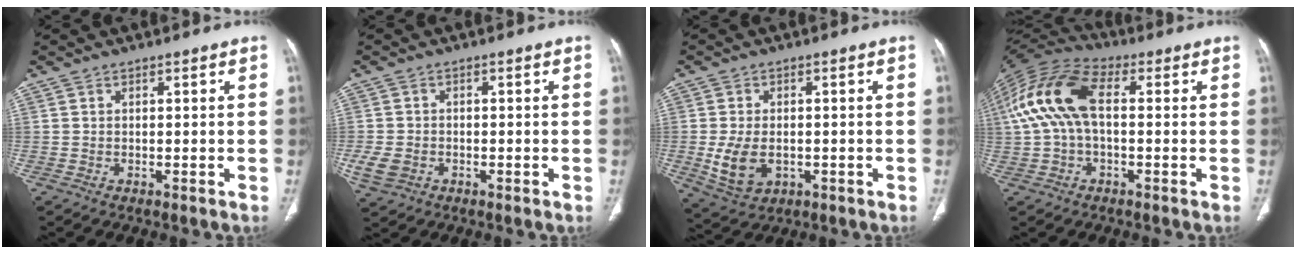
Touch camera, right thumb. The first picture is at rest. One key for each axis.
{"total": 4.6, "fx": -1.4, "fy": 3.6, "fz": 2.5, "tx": -0.055, "ty": 0.003, "tz": -0.019}
{"total": 7.8, "fx": -1.2, "fy": 5.2, "fz": 5.7, "tx": -0.106, "ty": -0.002, "tz": -0.008}
{"total": 15.1, "fx": 1.3, "fy": 8.4, "fz": 12.4, "tx": -0.262, "ty": 0.039, "tz": 0.016}